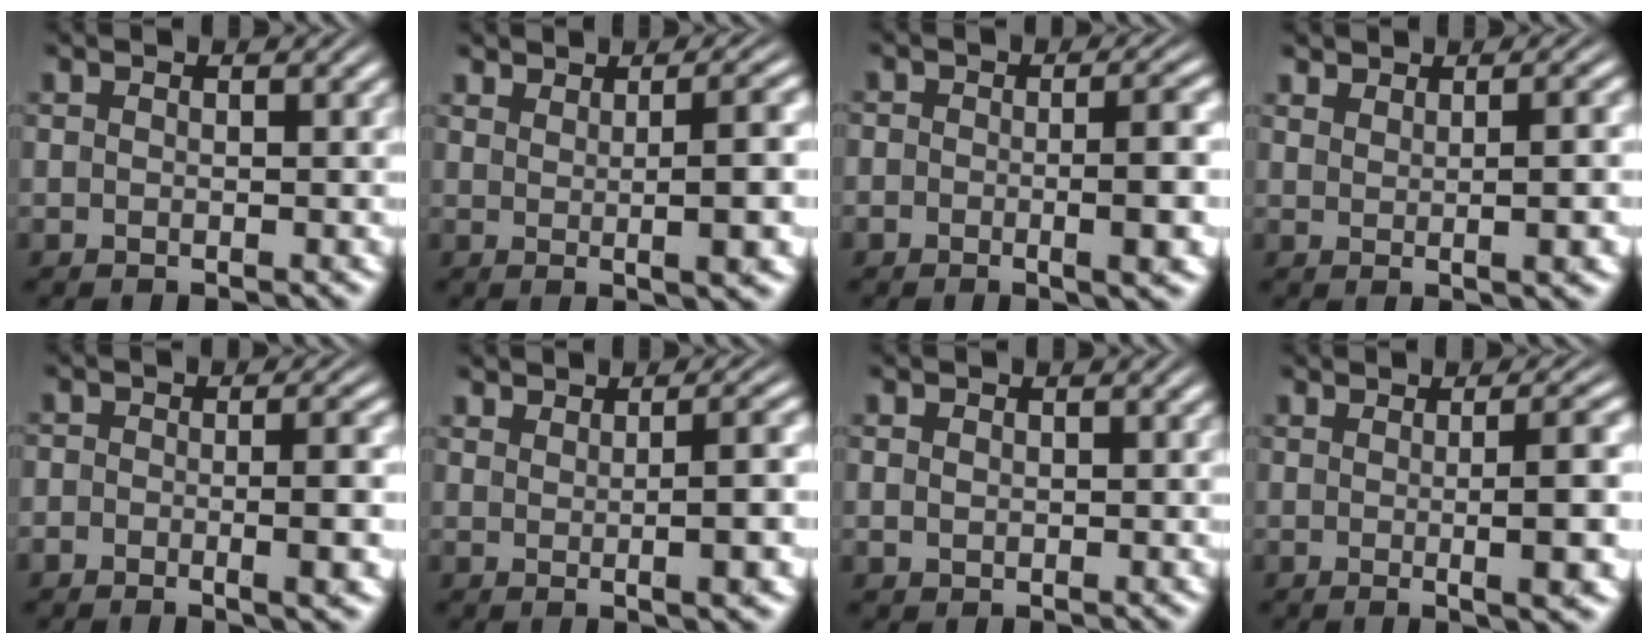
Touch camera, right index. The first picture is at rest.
{"total": 3.2, "force": [1.1, -0.4, 3.0], "torque": [-0.037, 0.001, 0.024]}
{"total": 3.3, "force": [-0.9, 1.1, 3.0], "torque": [-0.045, 0.008, -0.022]}
{"total": 1.8, "force": [1.0, -0.6, 1.4], "torque": [-0.015, -0.002, 0.027]}
{"total": 2.7, "force": [-1.2, 1.0, 2.3], "torque": [-0.038, 0.005, -0.026]}
{"total": 2.4, "force": [0.7, -0.6, 2.2], "torque": [-0.025, 0.002, 0.017]}
{"total": 0.5, "force": [0.2, 0.4, 0.3], "torque": [-0.012, -0.008, 0.012]}
{"total": 4.6, "force": [-0.2, 0.0, 4.6], "torque": [-0.059, 0.003, -0.004]}